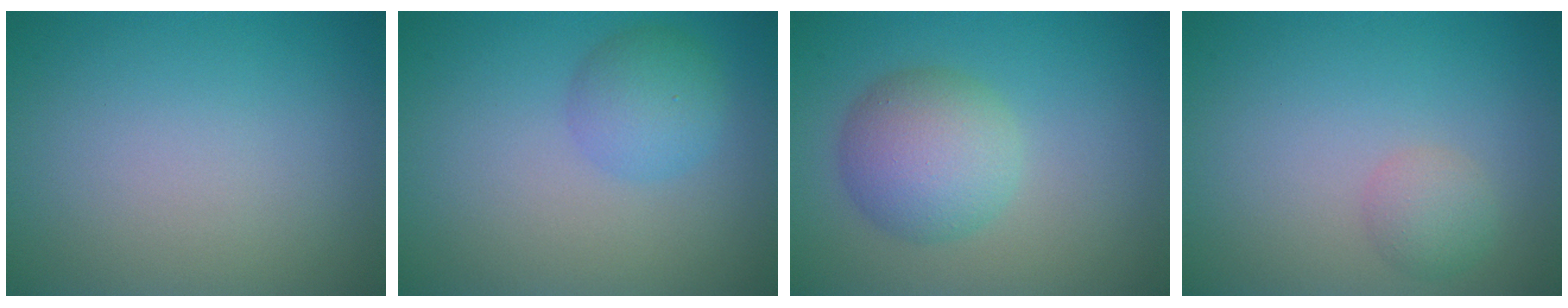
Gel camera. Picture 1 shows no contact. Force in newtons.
{"total": 3.0, "press": 2.9, "slide": 0.2}
{"total": 5.1, "press": 5.1, "slide": 0.3}
{"total": 1.7, "press": 1.7, "slide": 0.1}